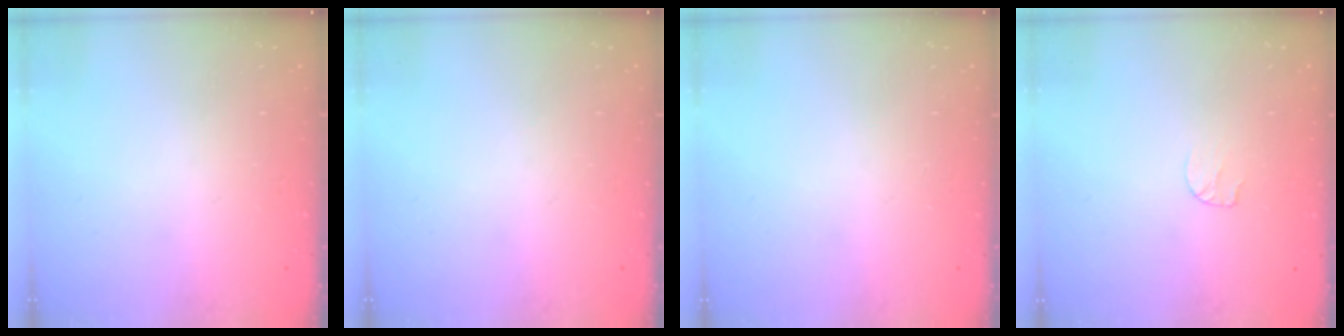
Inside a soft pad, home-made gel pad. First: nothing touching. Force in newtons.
{"total": 0.0}
{"total": 0.0}
{"total": 3.9, "press": 3.9, "slide": 0.4}